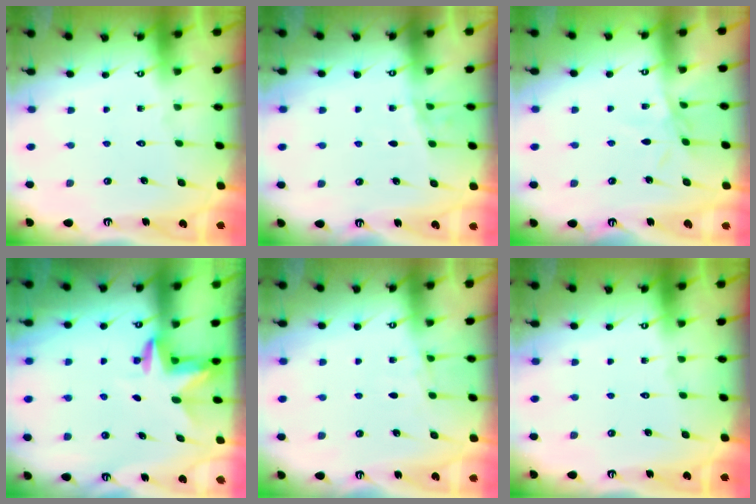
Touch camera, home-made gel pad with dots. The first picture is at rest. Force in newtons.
{"total": 5.5, "press": 4.7, "slide": 2.8}
{"total": 4.7, "press": 4.6, "slide": 0.5}
{"total": 3.3, "press": 3.3, "slide": 0.3}
{"total": 4.1, "press": 4.1, "slide": 0.4}
{"total": 0.0}